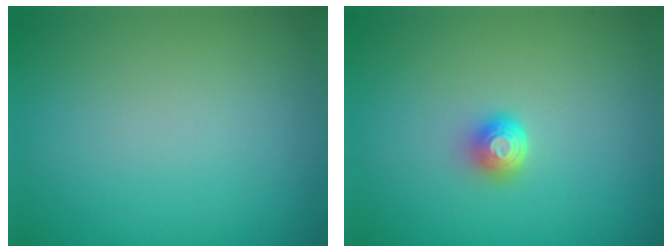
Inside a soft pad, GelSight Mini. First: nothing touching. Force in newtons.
{"total": 1.6, "press": 1.2, "slide": 1.0}